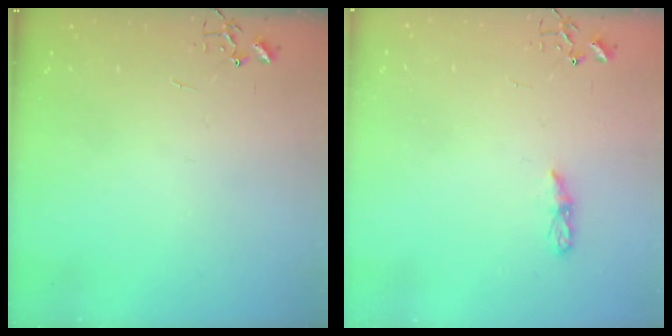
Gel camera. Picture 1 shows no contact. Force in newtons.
{"total": 5.0, "press": 4.9, "slide": 0.5}